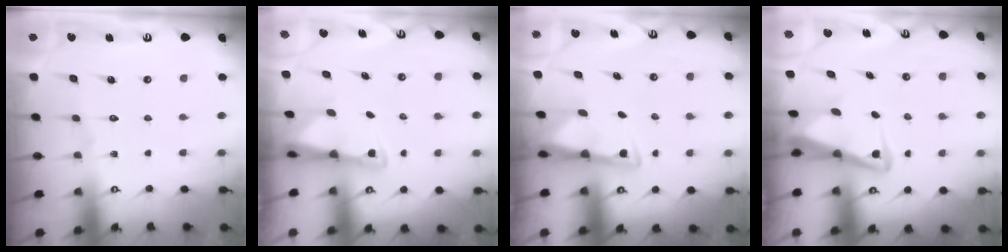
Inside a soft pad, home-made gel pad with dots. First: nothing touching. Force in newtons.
{"total": 2.4, "press": 2.3, "slide": 0.5}
{"total": 2.9, "press": 2.8, "slide": 0.5}
{"total": 5.0, "press": 4.8, "slide": 1.5}